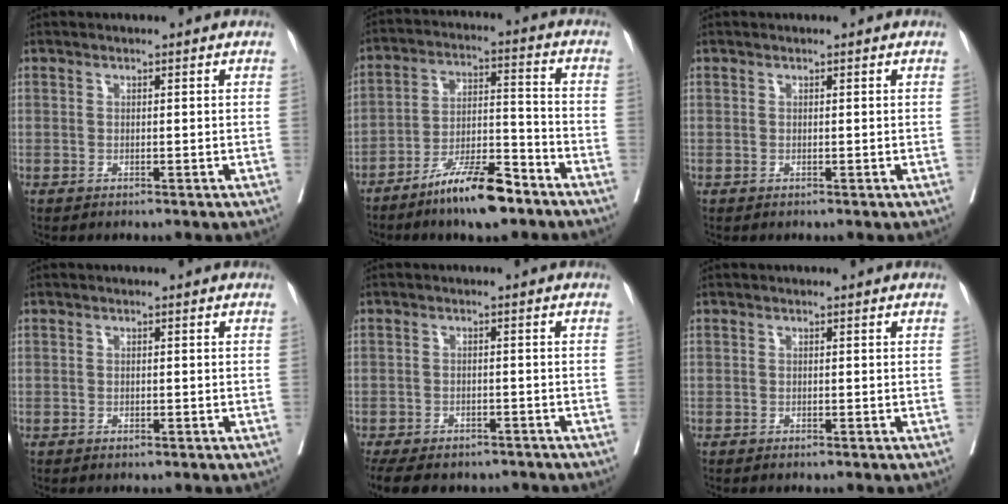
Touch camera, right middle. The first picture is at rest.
{"total": 11.3, "force": [-8.3, 2.1, 7.4], "torque": [-0.130, 0.000, -0.149]}
{"total": 0.0}
{"total": 0.6, "force": [-0.4, 0.3, 0.4], "torque": [-0.010, -0.001, -0.004]}
{"total": 13.7, "force": [-10.8, 6.1, 5.8], "torque": [-0.135, -0.011, -0.140]}
{"total": 0.5, "force": [-0.5, 0.1, 0.3], "torque": [-0.009, -0.002, -0.009]}